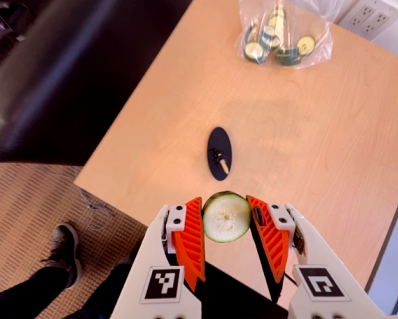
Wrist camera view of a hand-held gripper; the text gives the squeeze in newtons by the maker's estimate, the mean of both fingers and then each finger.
{"total": 10.4, "left": 10.7, "right": 10.1}